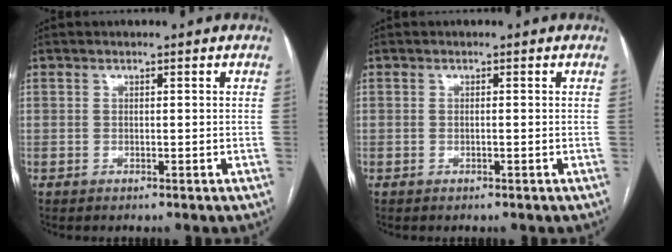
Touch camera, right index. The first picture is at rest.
{"total": 0.0}